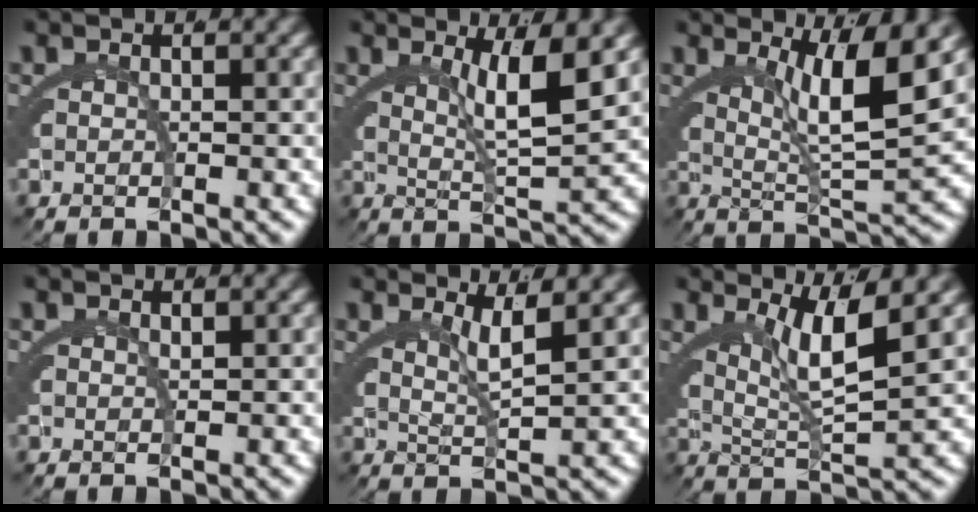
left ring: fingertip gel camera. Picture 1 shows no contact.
{"total": 4.8, "force": [2.1, 0.1, 4.3], "torque": [-0.070, -0.010, 0.045]}
{"total": 6.9, "force": [2.9, 1.0, 6.2], "torque": [-0.100, -0.002, 0.051]}
{"total": 0.6, "force": [0.3, 0.5, 0.3], "torque": [-0.010, -0.006, 0.007]}
{"total": 2.8, "force": [2.0, -0.5, 1.9], "torque": [-0.036, -0.005, 0.041]}
{"total": 5.2, "force": [2.3, 0.9, 4.6], "torque": [-0.078, -0.001, 0.042]}